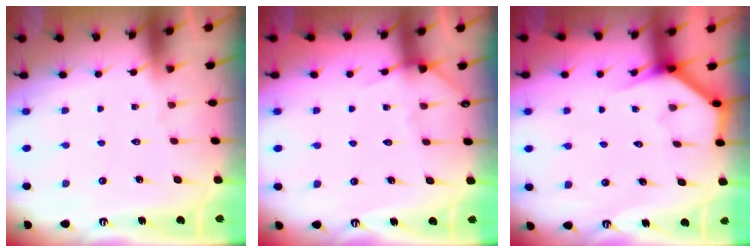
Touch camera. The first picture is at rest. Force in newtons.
{"total": 5.0, "press": 5.0, "slide": 0.5}
{"total": 3.9, "press": 3.9, "slide": 0.3}